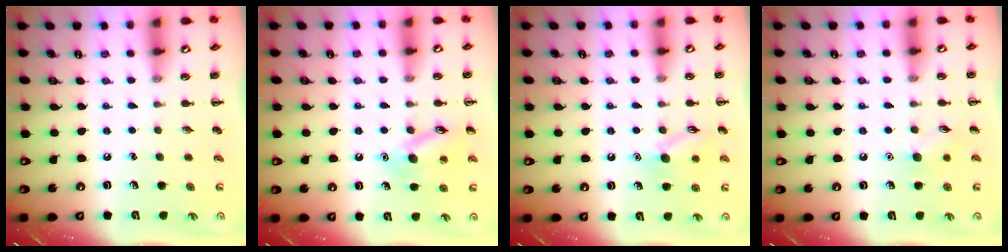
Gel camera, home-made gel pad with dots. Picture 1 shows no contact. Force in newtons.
{"total": 12.2, "press": 12.1, "slide": 1.9}
{"total": 9.7, "press": 9.6, "slide": 0.7}
{"total": 6.3, "press": 6.3, "slide": 0.7}